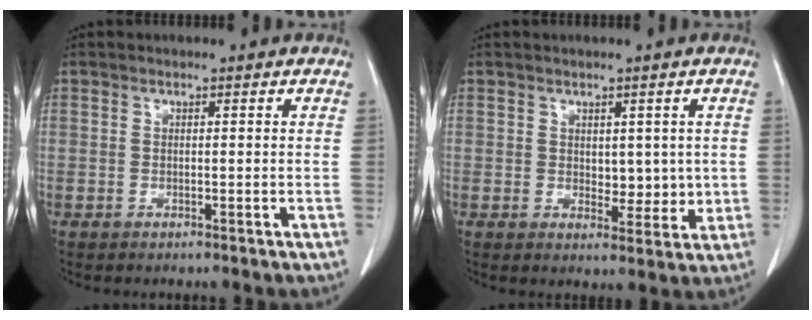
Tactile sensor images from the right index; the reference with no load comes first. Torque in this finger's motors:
{"motor_torque": [0.05, 0.07, 0.04, 0.00]}